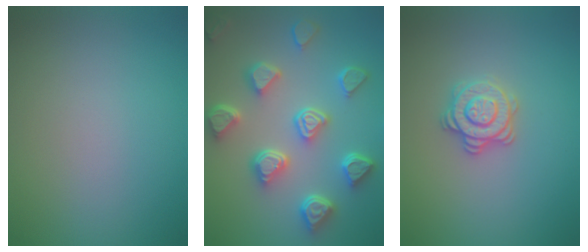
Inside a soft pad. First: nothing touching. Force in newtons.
{"total": 7.0, "press": 5.8, "slide": 4.0}
{"total": 2.9, "press": 2.7, "slide": 1.1}